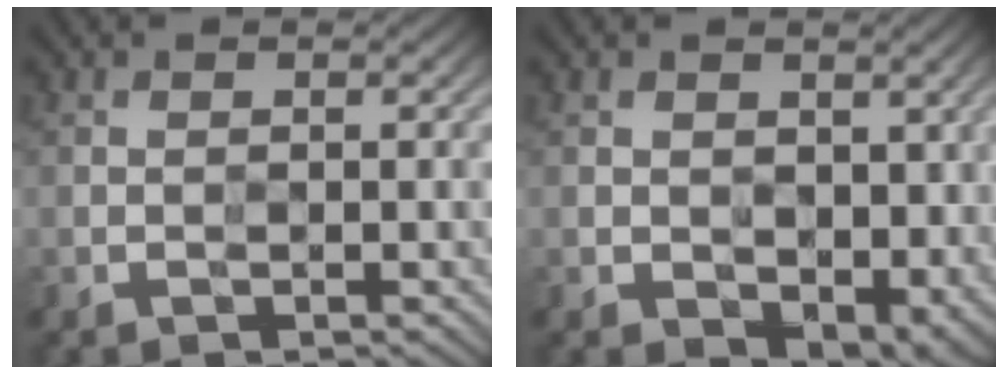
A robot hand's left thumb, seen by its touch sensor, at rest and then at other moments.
{"total": 4.0, "force": [0.5, 2.9, 2.7], "torque": [-0.051, -0.018, 0.012]}